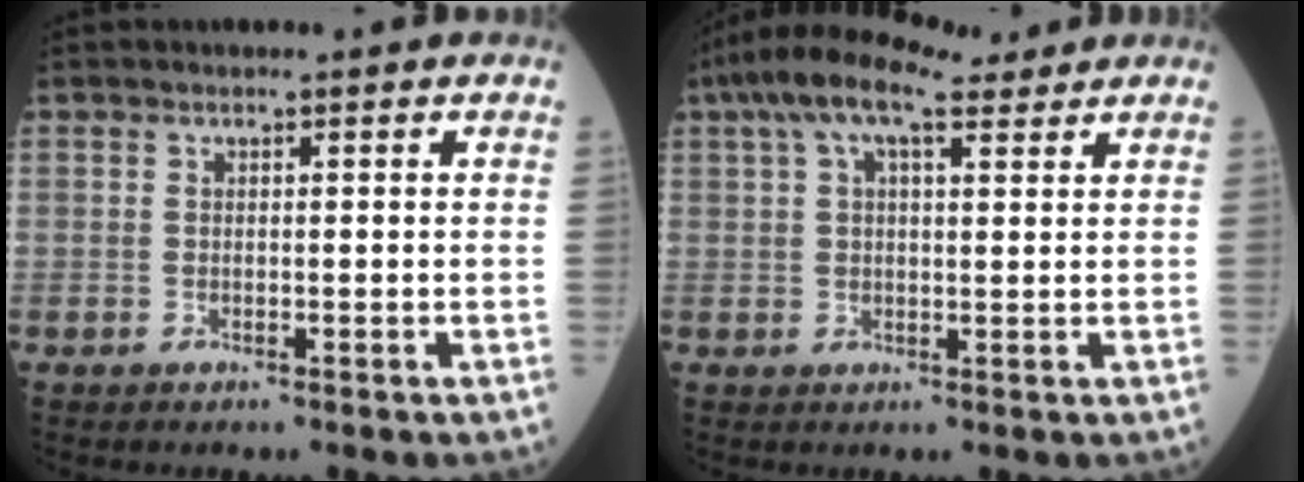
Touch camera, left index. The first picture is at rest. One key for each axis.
{"total": 9.3, "fx": 6.4, "fy": 2.8, "fz": 6.2, "tx": -0.124, "ty": 0.043, "tz": 0.109}